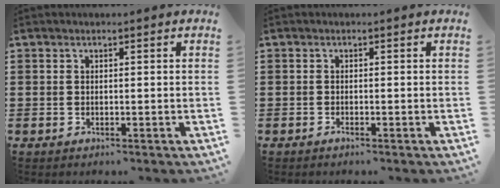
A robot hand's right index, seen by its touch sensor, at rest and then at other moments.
{"total": 0.6, "force": [-0.5, -0.1, 0.3], "torque": [-0.007, -0.004, -0.008]}